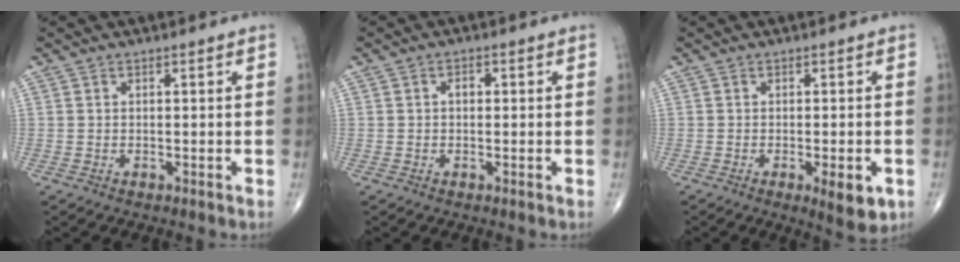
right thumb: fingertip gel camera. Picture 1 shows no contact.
{"total": 1.4, "force": [0.0, 1.0, 1.0], "torque": [-0.009, 0.006, -0.004]}
{"total": 6.2, "force": [-2.2, 1.9, 5.4], "torque": [-0.065, -0.008, -0.024]}